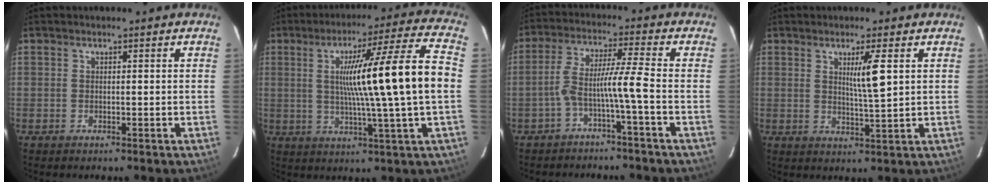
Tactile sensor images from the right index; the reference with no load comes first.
{"total": 17.8, "force": [1.0, -1.8, 17.7], "torque": [-0.272, 0.007, 0.010]}
{"total": 6.3, "force": [-2.6, -1.2, 5.7], "torque": [-0.109, 0.024, -0.046]}
{"total": 4.9, "force": [1.5, -0.4, 4.6], "torque": [-0.078, -0.009, 0.027]}